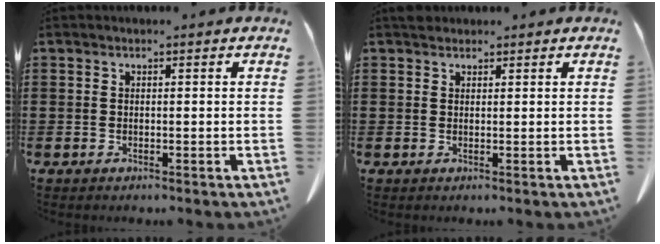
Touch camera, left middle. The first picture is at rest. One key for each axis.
{"total": 1.3, "fx": 1.2, "fy": 0.6, "fz": 0.2, "tx": -0.007, "ty": 0.003, "tz": 0.024}